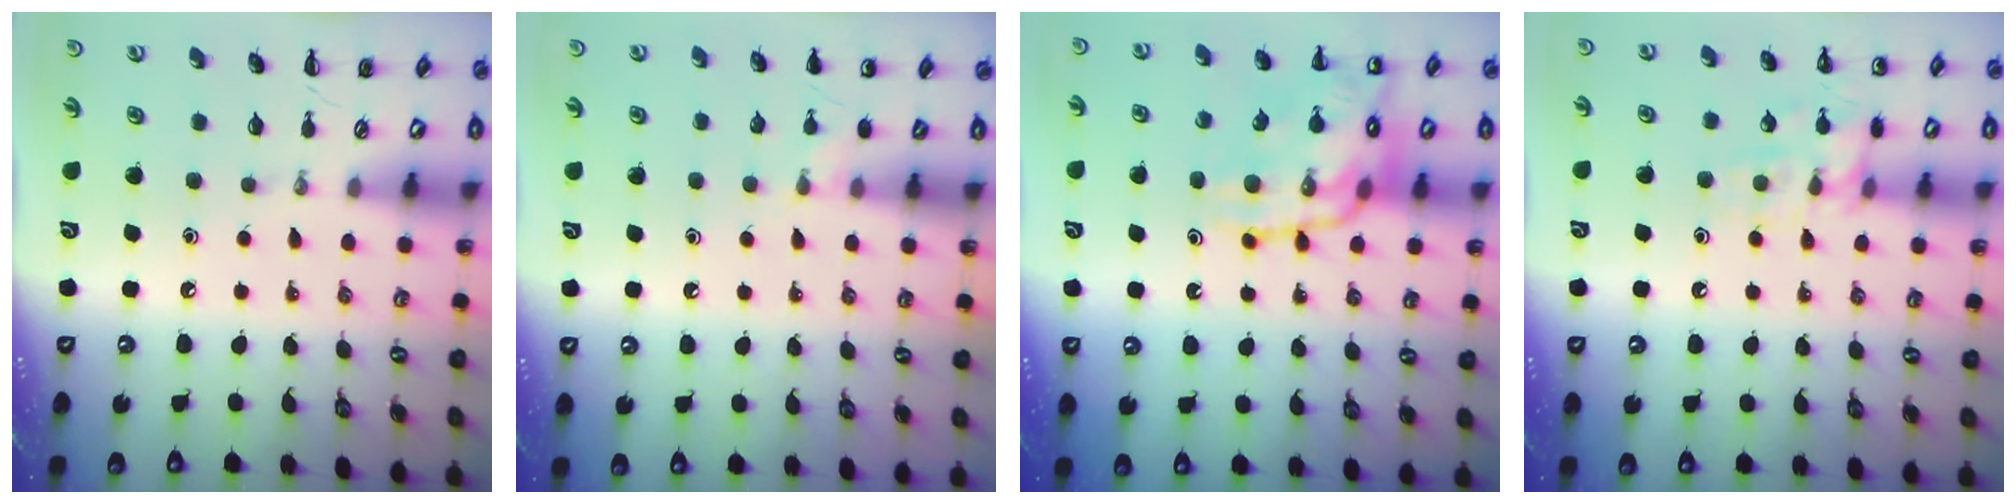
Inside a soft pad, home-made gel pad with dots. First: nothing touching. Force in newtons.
{"total": 5.3, "press": 5.0, "slide": 1.7}
{"total": 17.5, "press": 17.3, "slide": 2.6}
{"total": 10.7, "press": 10.7, "slide": 0.8}